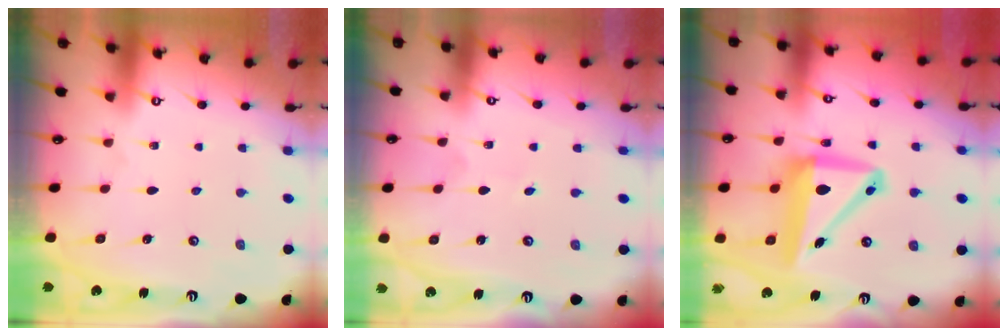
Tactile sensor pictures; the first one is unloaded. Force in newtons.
{"total": 1.0, "press": 1.0, "slide": 0.0}
{"total": 11.9, "press": 11.7, "slide": 2.3}